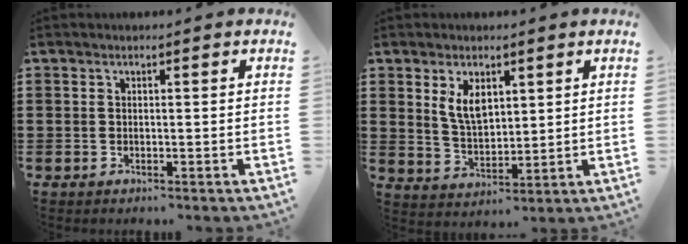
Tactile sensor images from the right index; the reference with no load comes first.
{"total": 5.2, "force": [2.4, 2.8, 3.7], "torque": [-0.082, 0.005, 0.043]}